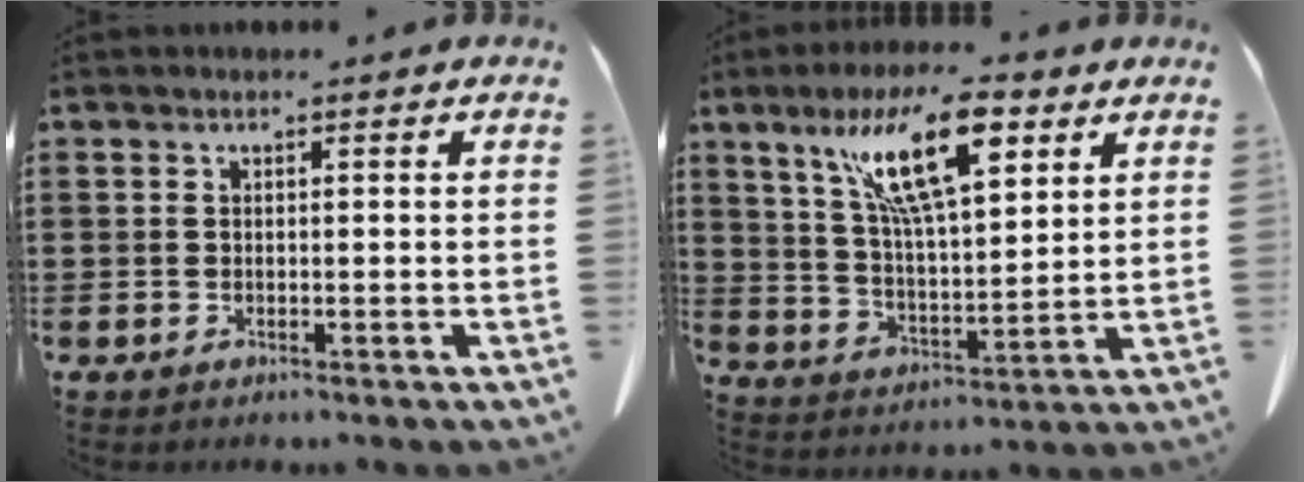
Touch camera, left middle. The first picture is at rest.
{"total": 13.9, "force": [7.9, 4.1, 10.7], "torque": [-0.212, -0.009, 0.135]}